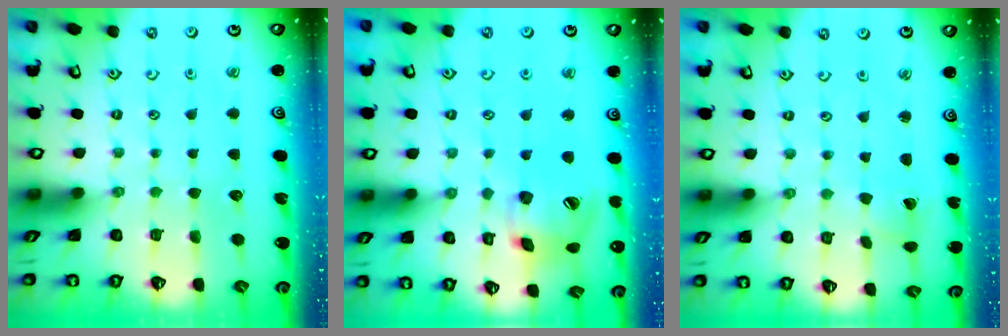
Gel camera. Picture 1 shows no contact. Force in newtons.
{"total": 16.3, "press": 16.1, "slide": 2.4}
{"total": 2.4, "press": 2.4, "slide": 0.2}